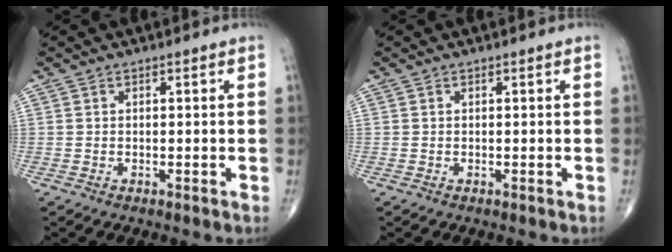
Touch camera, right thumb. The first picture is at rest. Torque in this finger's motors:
{"motor_torque": [-0.15, -0.02, 0.28, -0.09, -0.02]}